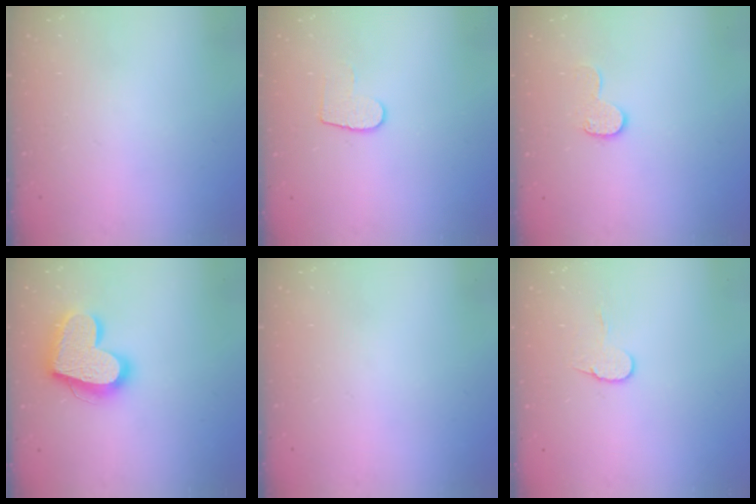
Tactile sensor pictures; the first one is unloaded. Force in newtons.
{"total": 6.3, "press": 6.3, "slide": 0.4}
{"total": 8.0, "press": 8.0, "slide": 0.2}
{"total": 19.5, "press": 19.4, "slide": 1.6}
{"total": 0.0}
{"total": 7.3, "press": 7.3, "slide": 0.4}